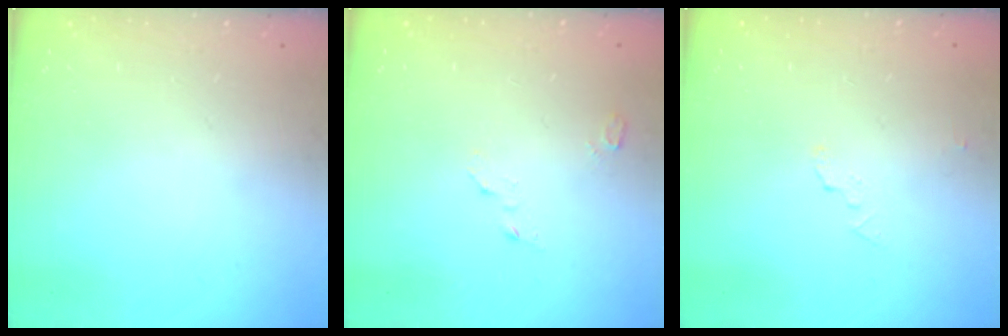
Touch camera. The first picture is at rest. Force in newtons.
{"total": 2.6, "press": 2.6, "slide": 0.2}
{"total": 2.9, "press": 2.9, "slide": 0.2}